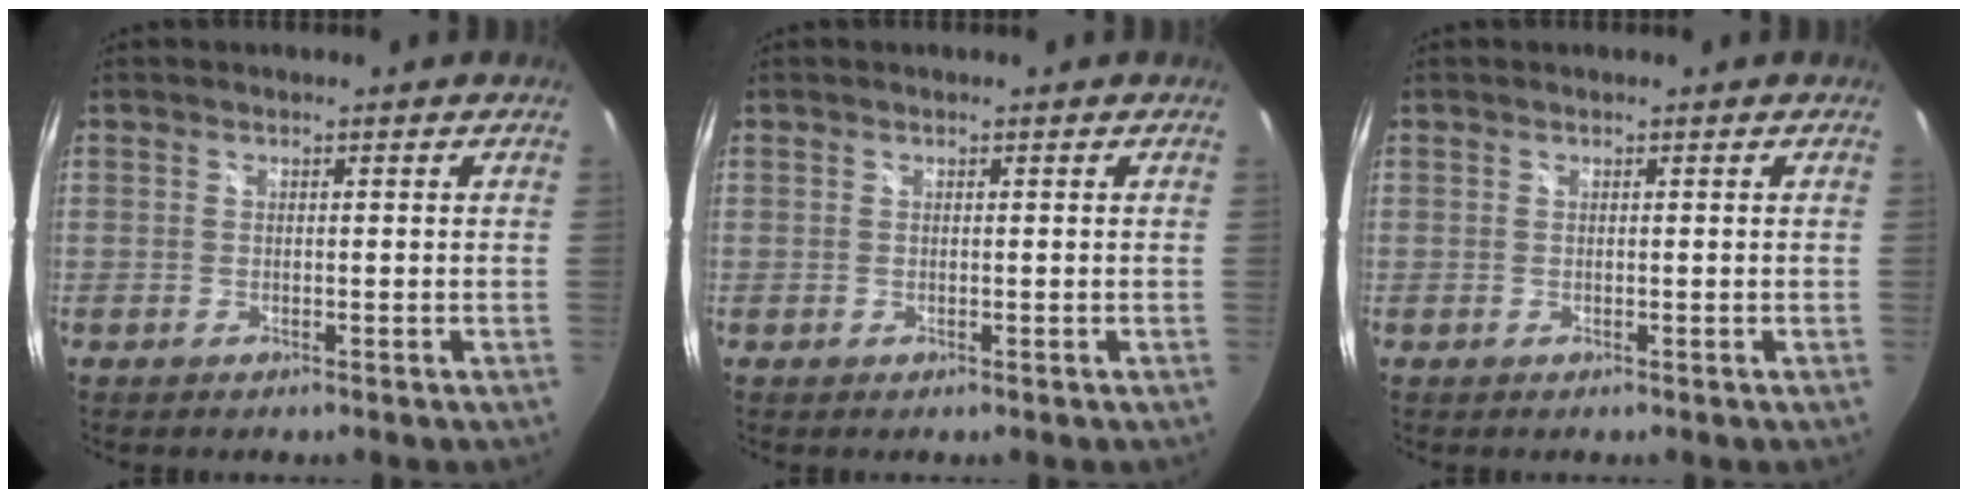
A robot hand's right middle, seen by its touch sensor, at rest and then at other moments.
{"total": 0.0}
{"total": 0.0}